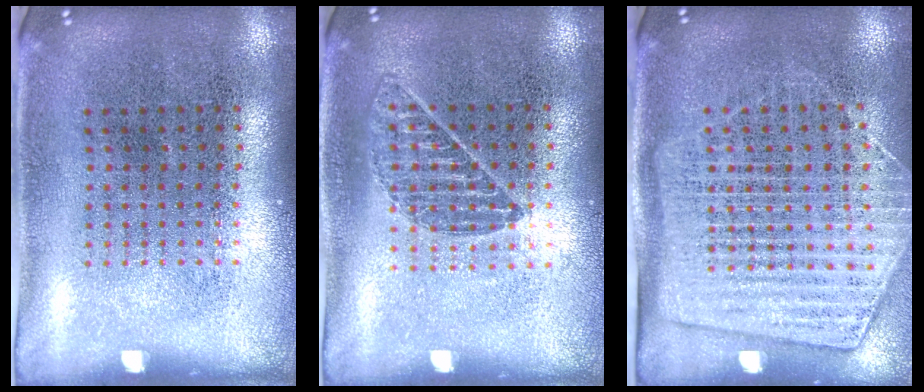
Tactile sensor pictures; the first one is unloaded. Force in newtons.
{"total": 0.9, "press": 0.8, "slide": 0.3}
{"total": 1.8, "press": 1.5, "slide": 1.1}